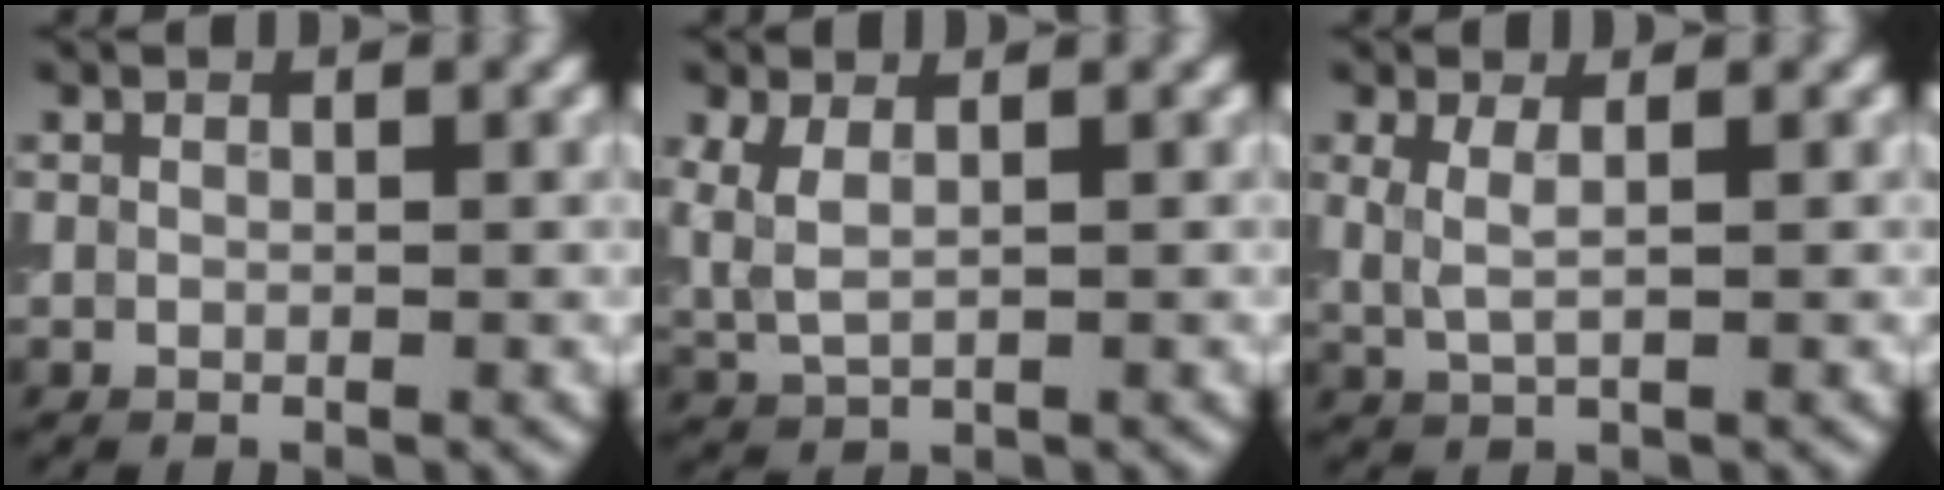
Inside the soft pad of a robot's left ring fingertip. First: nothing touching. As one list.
[{"total": 2.6, "force": [0.8, 1.2, 2.1], "torque": [-0.055, -0.001, 0.021]}, {"total": 1.9, "force": [0.7, 0.6, 1.6], "torque": [-0.030, -0.006, 0.013]}]